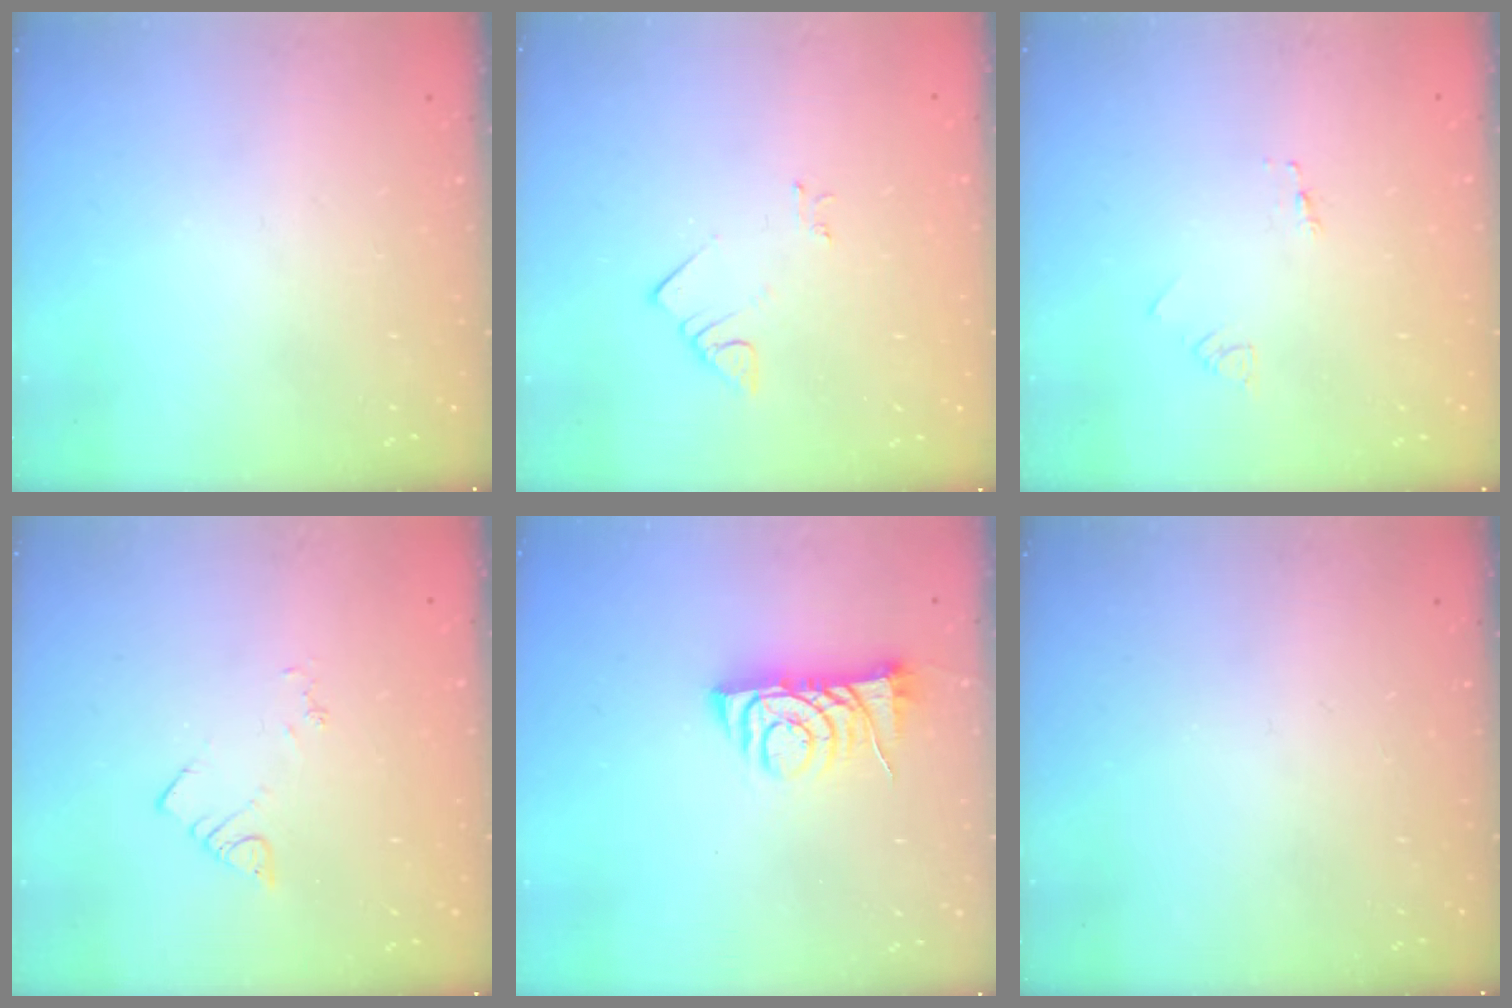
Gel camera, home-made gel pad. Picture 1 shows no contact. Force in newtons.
{"total": 2.7, "press": 2.7, "slide": 0.2}
{"total": 1.7, "press": 1.7, "slide": 0.2}
{"total": 2.4, "press": 2.3, "slide": 0.4}
{"total": 7.2, "press": 7.2, "slide": 0.8}
{"total": 0.0}